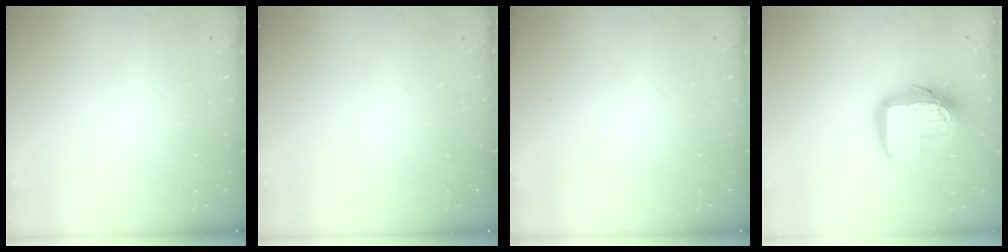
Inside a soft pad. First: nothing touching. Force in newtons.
{"total": 0.0}
{"total": 0.0}
{"total": 16.1, "press": 16.1, "slide": 1.1}